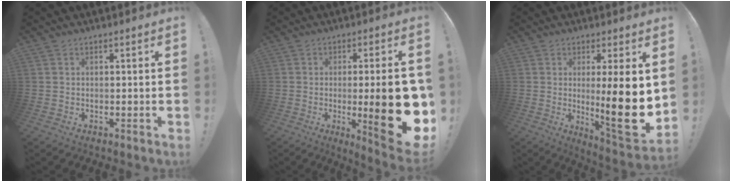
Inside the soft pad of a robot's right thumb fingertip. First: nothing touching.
{"total": 19.8, "force": [-2.9, 4.7, 19.1], "torque": [-0.261, -0.003, -0.030]}
{"total": 16.1, "force": [0.7, 1.9, 16.0], "torque": [-0.227, -0.028, 0.012]}